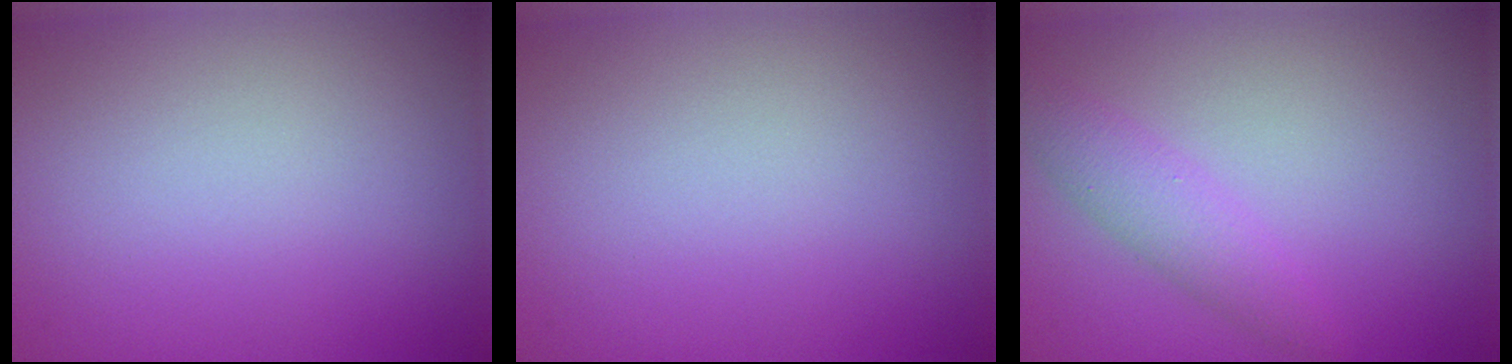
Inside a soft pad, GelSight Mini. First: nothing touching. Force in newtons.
{"total": 0.0}
{"total": 2.6, "press": 2.6, "slide": 0.0}